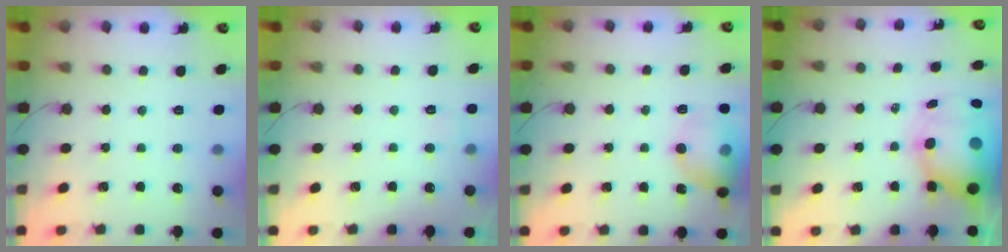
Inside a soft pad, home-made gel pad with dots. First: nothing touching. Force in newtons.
{"total": 2.1, "press": 2.0, "slide": 0.7}
{"total": 12.6, "press": 12.3, "slide": 2.5}
{"total": 13.2, "press": 12.9, "slide": 2.8}